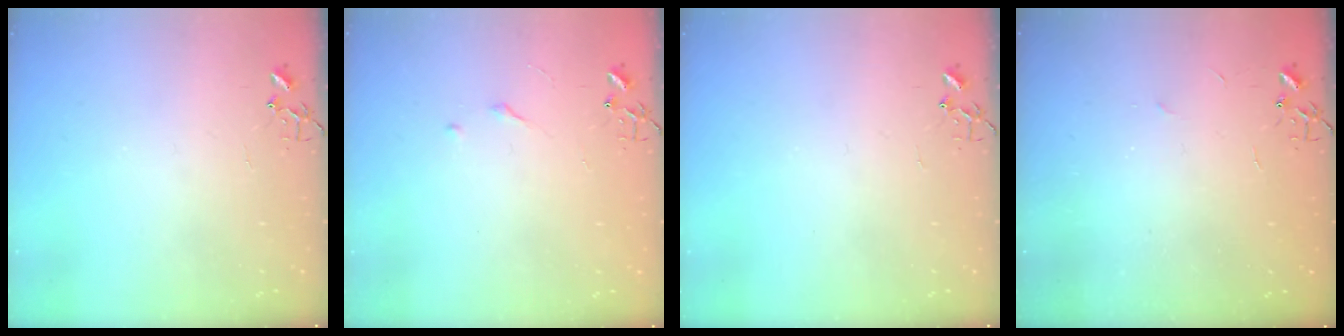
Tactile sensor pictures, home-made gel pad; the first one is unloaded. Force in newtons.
{"total": 2.7, "press": 2.7, "slide": 0.4}
{"total": 0.0}
{"total": 2.2, "press": 2.2, "slide": 0.3}